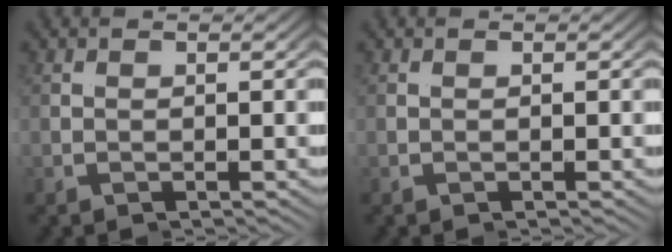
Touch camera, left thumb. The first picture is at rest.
{"total": 0.0}